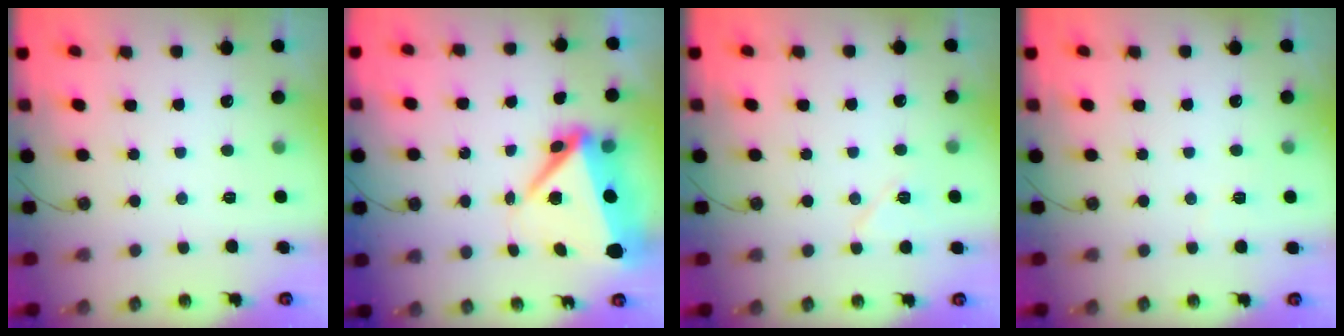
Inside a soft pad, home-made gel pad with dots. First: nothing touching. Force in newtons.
{"total": 9.0, "press": 8.7, "slide": 2.2}
{"total": 6.0, "press": 6.0, "slide": 0.2}
{"total": 2.1, "press": 2.1, "slide": 0.5}